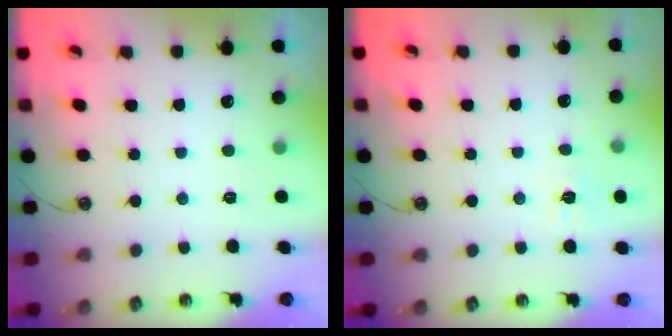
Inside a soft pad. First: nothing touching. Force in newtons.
{"total": 6.6, "press": 6.6, "slide": 0.6}